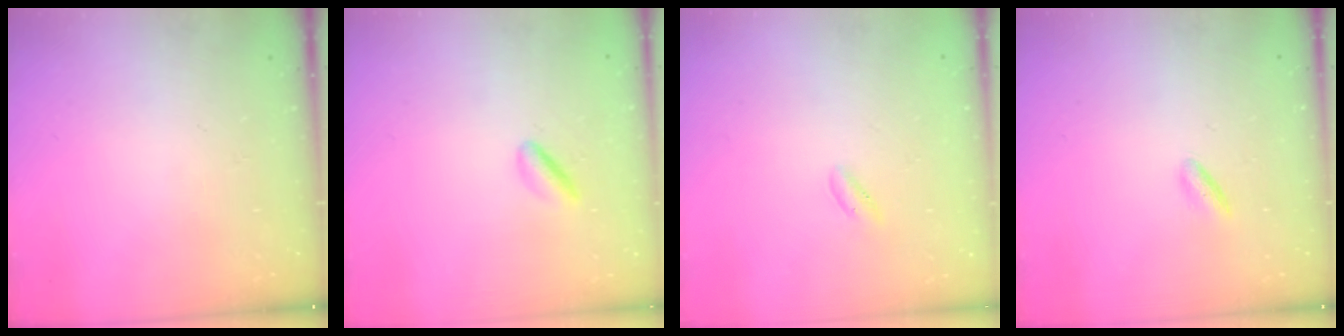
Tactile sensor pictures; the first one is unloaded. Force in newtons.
{"total": 3.0, "press": 2.8, "slide": 1.1}
{"total": 1.1, "press": 0.9, "slide": 0.5}
{"total": 2.1, "press": 2.0, "slide": 0.5}